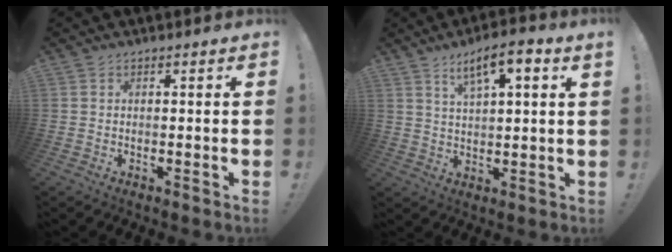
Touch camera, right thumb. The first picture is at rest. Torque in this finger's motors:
{"motor_torque": [0.52, 0.58, 0.12, 0.14, 0.03]}